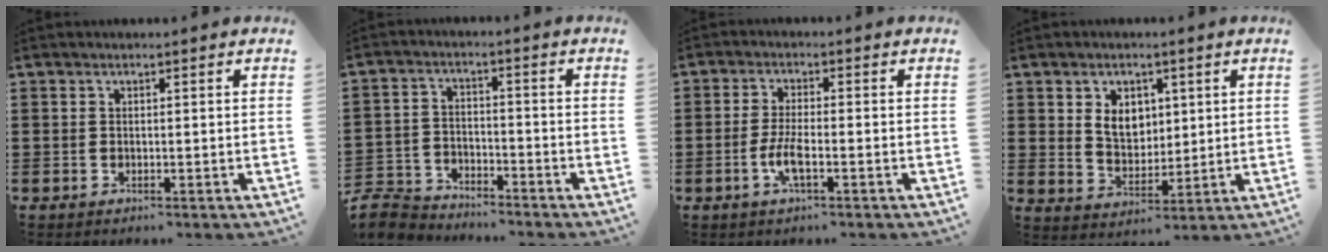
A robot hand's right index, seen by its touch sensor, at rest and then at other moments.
{"total": 5.5, "force": [-5.3, 1.2, 0.3], "torque": [-0.028, 0.004, -0.112]}
{"total": 4.2, "force": [-1.6, 0.8, 3.7], "torque": [-0.083, -0.006, -0.035]}
{"total": 5.4, "force": [1.7, 4.1, 3.1], "torque": [-0.060, 0.005, 0.026]}